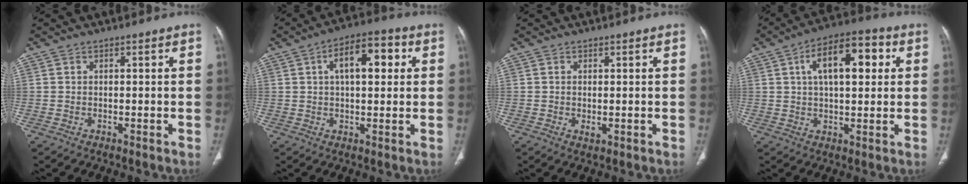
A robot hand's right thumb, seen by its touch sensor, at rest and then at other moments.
{"total": 10.8, "force": [2.8, 5.2, 9.1], "torque": [-0.124, 0.020, 0.038]}
{"total": 1.6, "force": [-0.1, 0.9, 1.3], "torque": [-0.025, -0.005, 0.001]}
{"total": 13.5, "force": [3.7, 6.4, 11.3], "torque": [-0.163, 0.019, 0.053]}